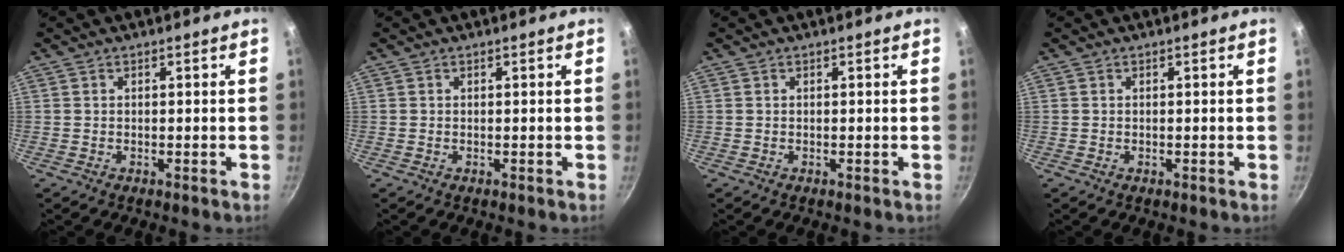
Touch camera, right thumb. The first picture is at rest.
{"total": 0.0}
{"total": 0.0}
{"total": 0.0}